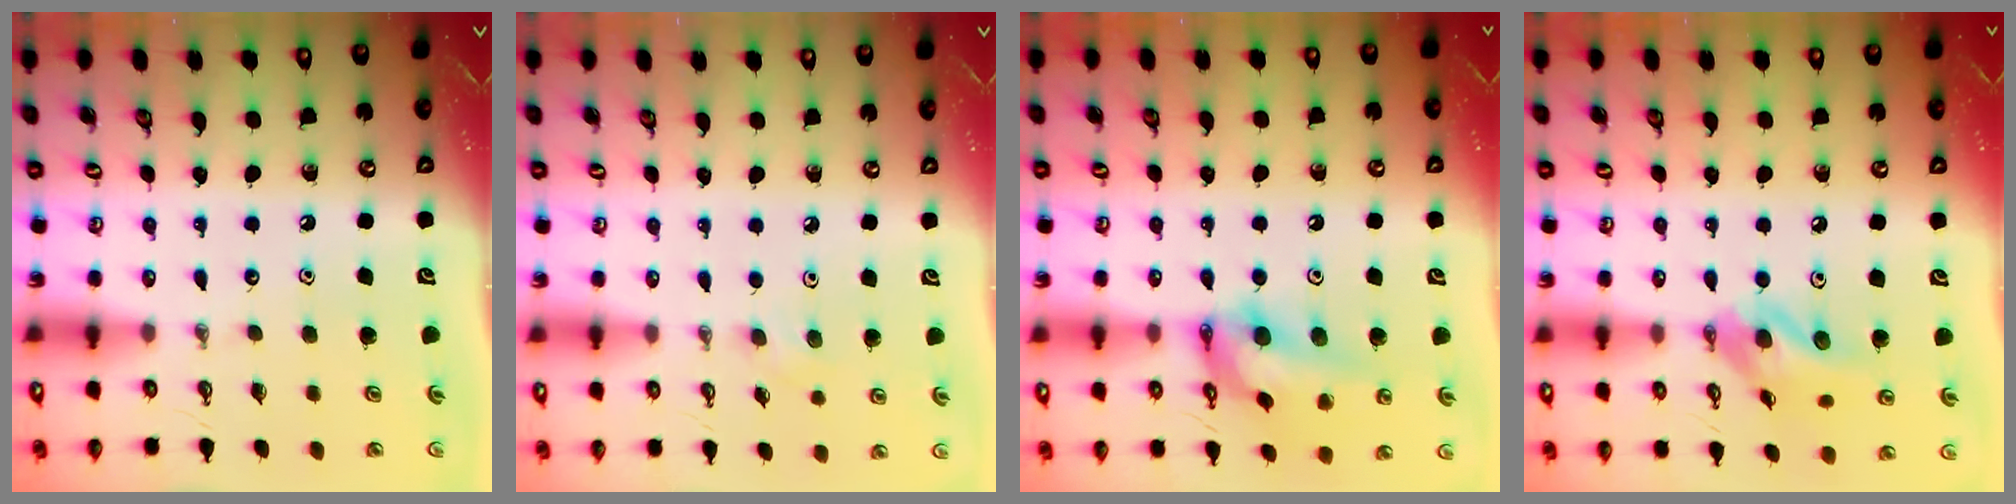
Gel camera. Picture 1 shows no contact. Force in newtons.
{"total": 4.9, "press": 4.4, "slide": 2.1}
{"total": 15.6, "press": 15.5, "slide": 1.8}
{"total": 13.1, "press": 13.0, "slide": 1.5}